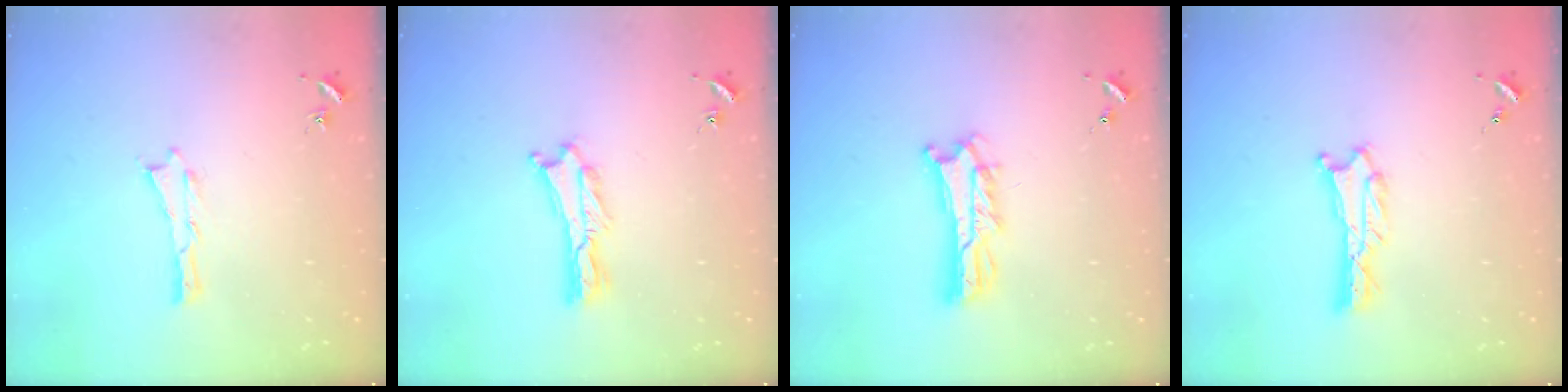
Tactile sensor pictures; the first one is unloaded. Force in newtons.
{"total": 1.2, "press": 1.1, "slide": 0.3}
{"total": 4.9, "press": 4.8, "slide": 0.5}
{"total": 0.7, "press": 0.7, "slide": 0.1}